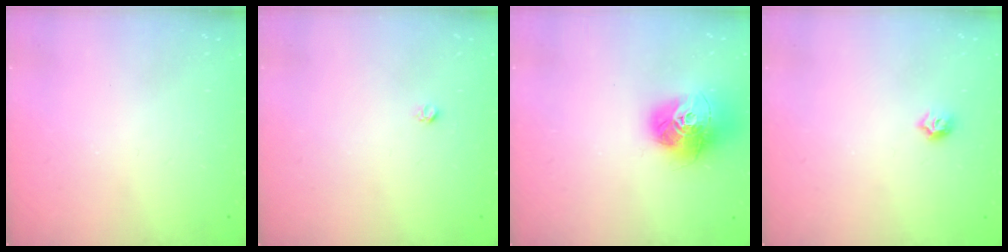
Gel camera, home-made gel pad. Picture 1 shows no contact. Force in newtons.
{"total": 2.7, "press": 2.7, "slide": 0.3}
{"total": 17.0, "press": 16.9, "slide": 1.5}
{"total": 4.9, "press": 4.8, "slide": 0.9}